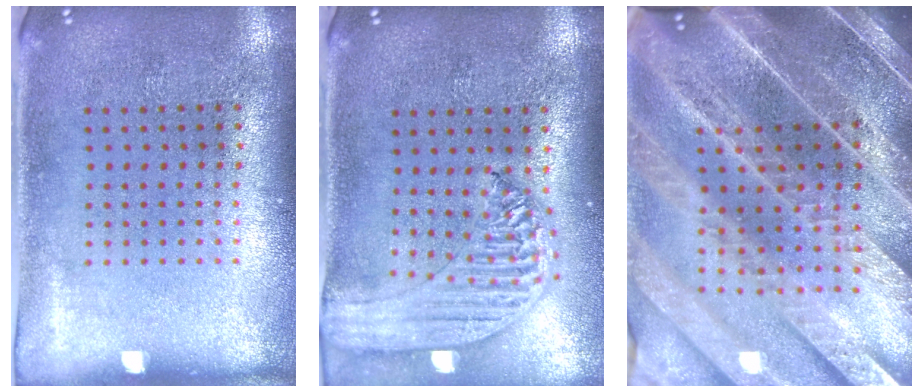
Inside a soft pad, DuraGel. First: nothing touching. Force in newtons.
{"total": 1.8, "press": 1.7, "slide": 0.6}
{"total": 5.2, "press": 4.4, "slide": 2.7}